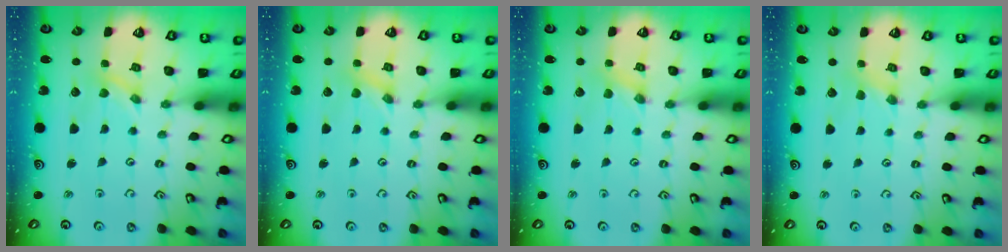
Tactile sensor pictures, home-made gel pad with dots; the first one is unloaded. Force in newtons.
{"total": 0.0}
{"total": 0.0}
{"total": 1.8, "press": 1.7, "slide": 0.4}